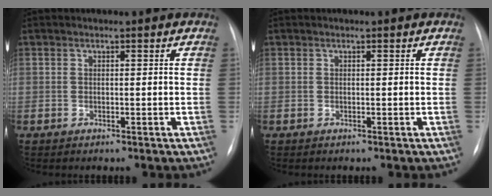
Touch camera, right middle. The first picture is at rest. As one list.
[{"total": 0.0}]